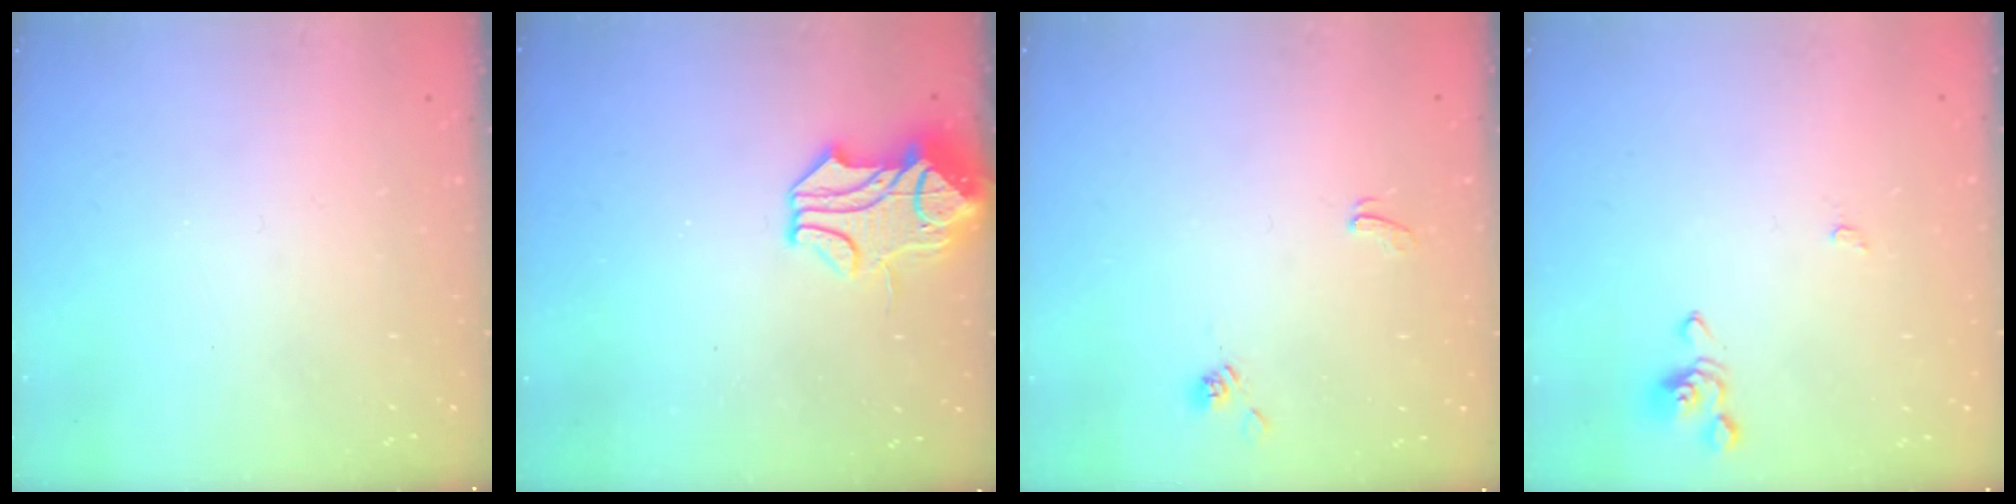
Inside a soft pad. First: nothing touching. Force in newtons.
{"total": 2.3, "press": 1.7, "slide": 1.6}
{"total": 1.4, "press": 1.4, "slide": 0.4}
{"total": 0.6, "press": 0.6, "slide": 0.2}